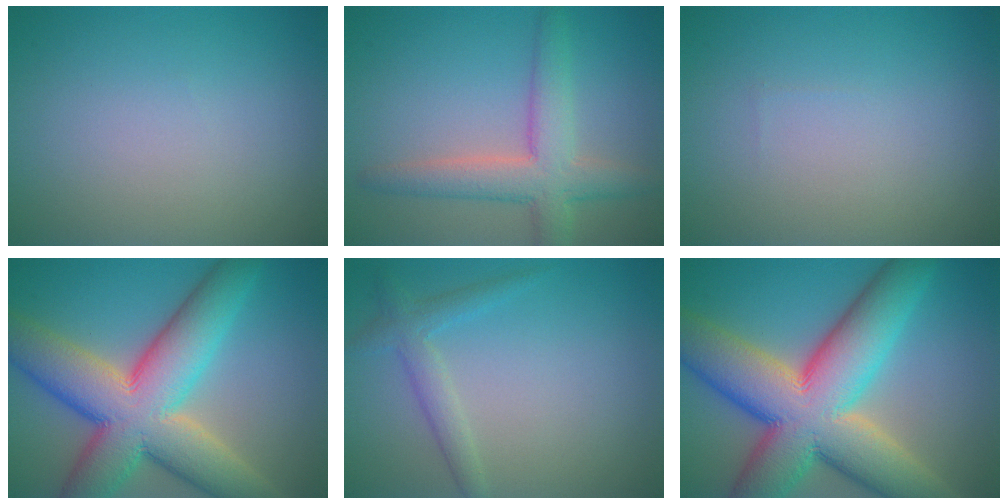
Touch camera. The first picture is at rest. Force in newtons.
{"total": 5.1, "press": 5.1, "slide": 0.3}
{"total": 0.0}
{"total": 12.7, "press": 12.6, "slide": 1.0}
{"total": 2.3, "press": 2.3, "slide": 0.1}
{"total": 15.0, "press": 15.0, "slide": 1.2}